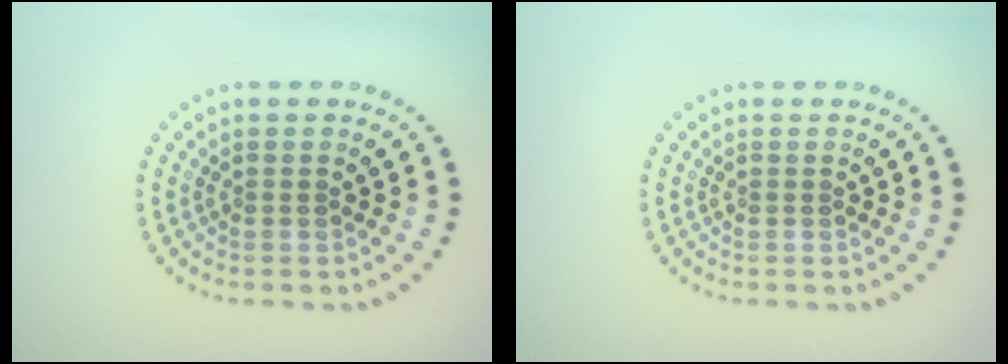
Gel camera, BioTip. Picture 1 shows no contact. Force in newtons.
{"total": 0.0}